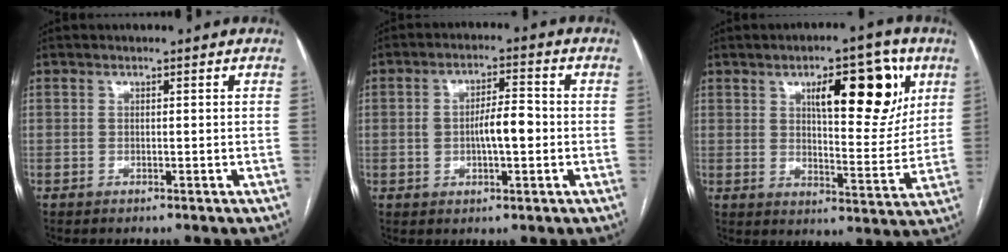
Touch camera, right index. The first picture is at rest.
{"total": 6.1, "force": [-0.5, 2.0, 5.7], "torque": [-0.100, 0.013, -0.007]}
{"total": 13.6, "force": [6.0, 4.2, 11.4], "torque": [-0.153, 0.011, 0.088]}